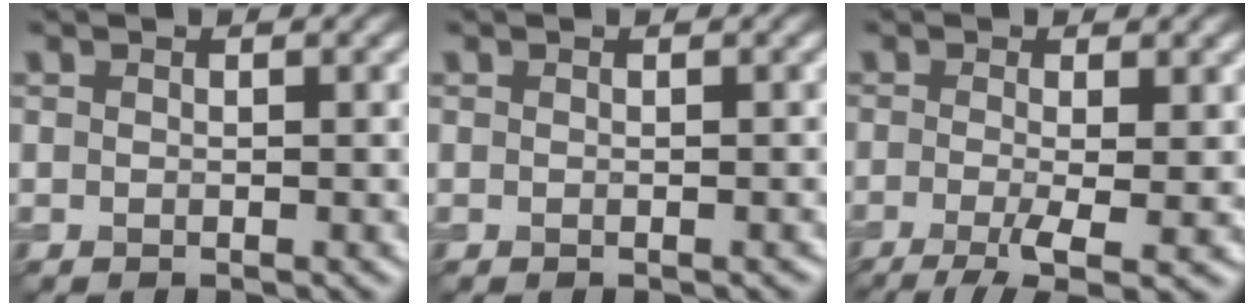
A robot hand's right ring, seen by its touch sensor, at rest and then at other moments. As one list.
[{"total": 0.0}, {"total": 5.1, "force": [-1.8, 1.4, 4.5], "torque": [-0.079, -0.012, -0.035]}]